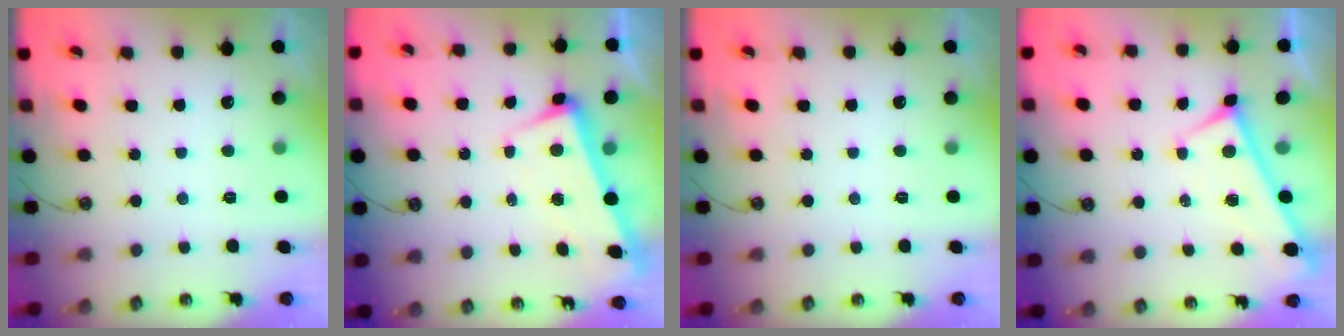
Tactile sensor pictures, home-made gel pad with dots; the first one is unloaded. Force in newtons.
{"total": 2.0, "press": 1.6, "slide": 1.1}
{"total": 0.0}
{"total": 0.0}